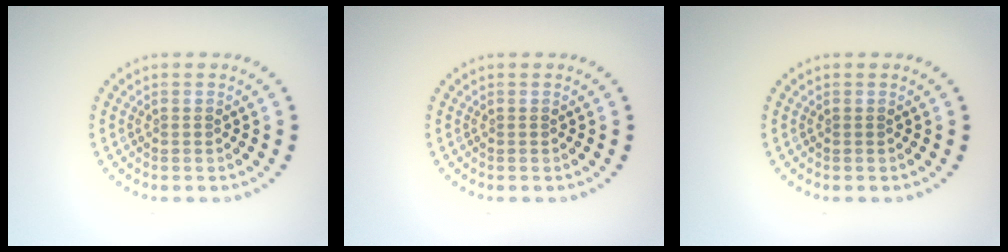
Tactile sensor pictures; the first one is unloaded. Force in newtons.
{"total": 0.0}
{"total": 0.0}